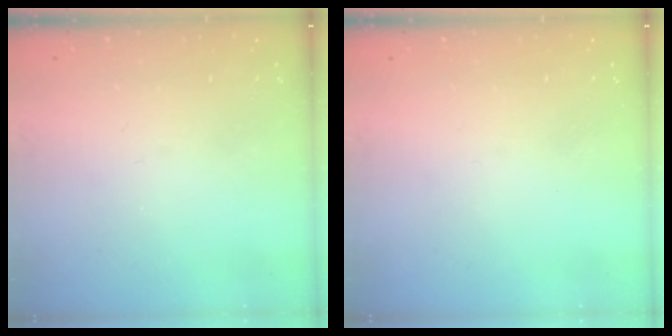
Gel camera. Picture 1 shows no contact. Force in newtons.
{"total": 0.0}